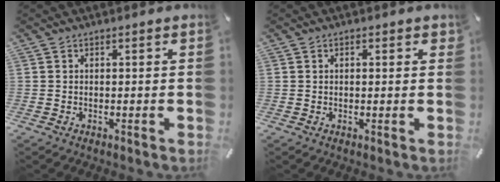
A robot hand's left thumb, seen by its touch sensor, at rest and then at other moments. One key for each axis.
{"total": 0.9, "fx": 0.3, "fy": 0.5, "fz": 0.7, "tx": -0.005, "ty": 0.002, "tz": 0.002}